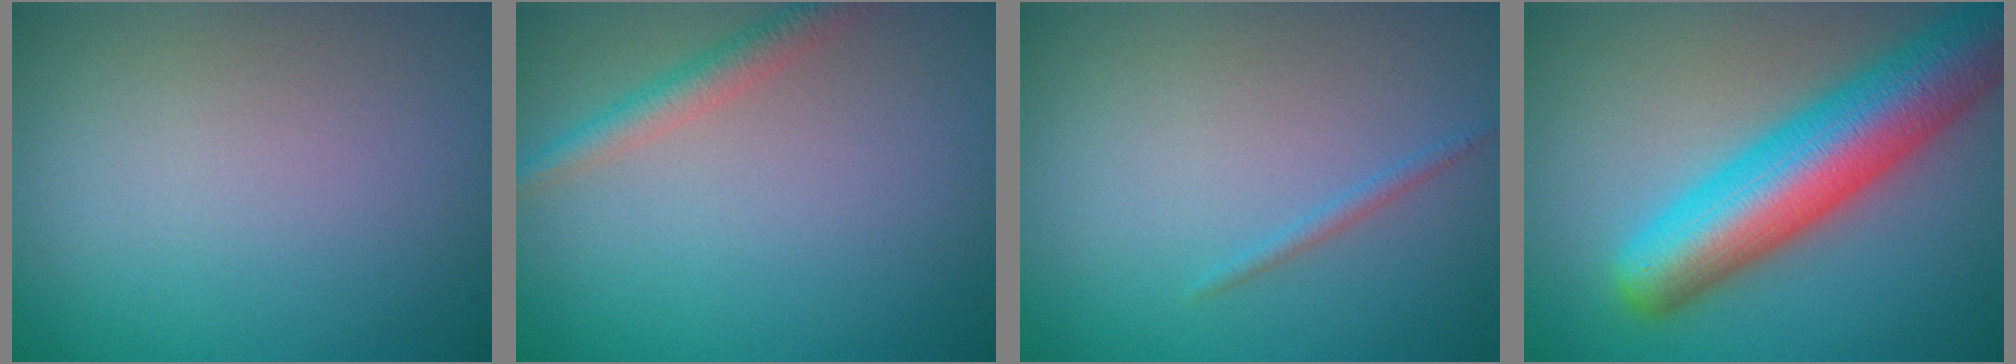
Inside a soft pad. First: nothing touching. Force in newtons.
{"total": 2.4, "press": 2.4, "slide": 0.0}
{"total": 0.8, "press": 0.8, "slide": 0.0}
{"total": 10.3, "press": 10.3, "slide": 0.4}